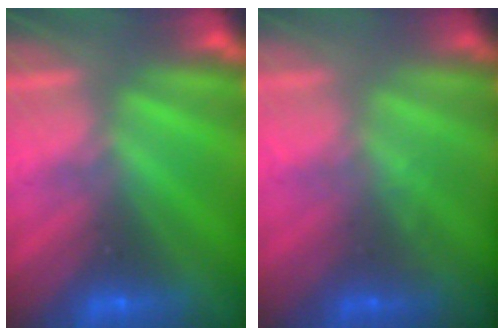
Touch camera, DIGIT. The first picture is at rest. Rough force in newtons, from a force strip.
{"total": 1.4}